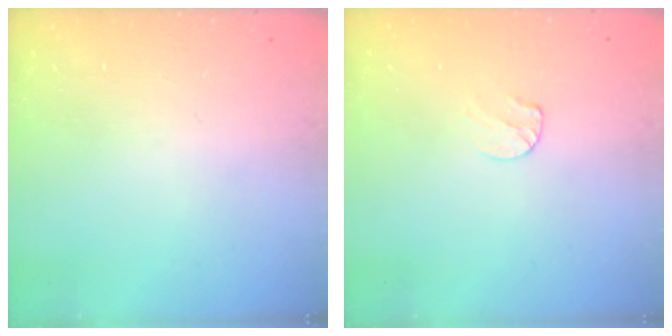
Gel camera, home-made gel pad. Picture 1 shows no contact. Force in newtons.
{"total": 4.8, "press": 4.8, "slide": 0.4}